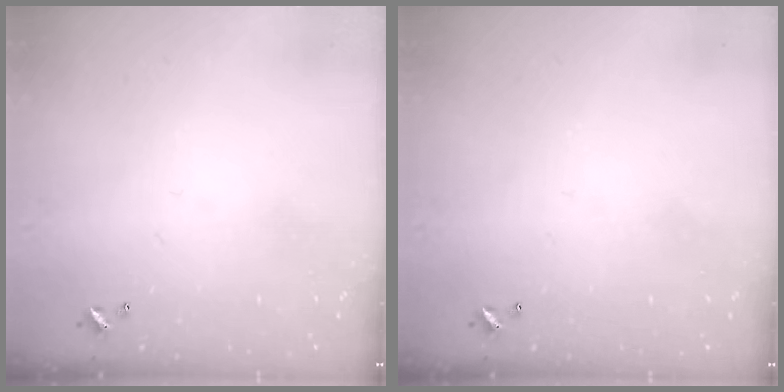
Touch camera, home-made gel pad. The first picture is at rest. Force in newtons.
{"total": 0.0}